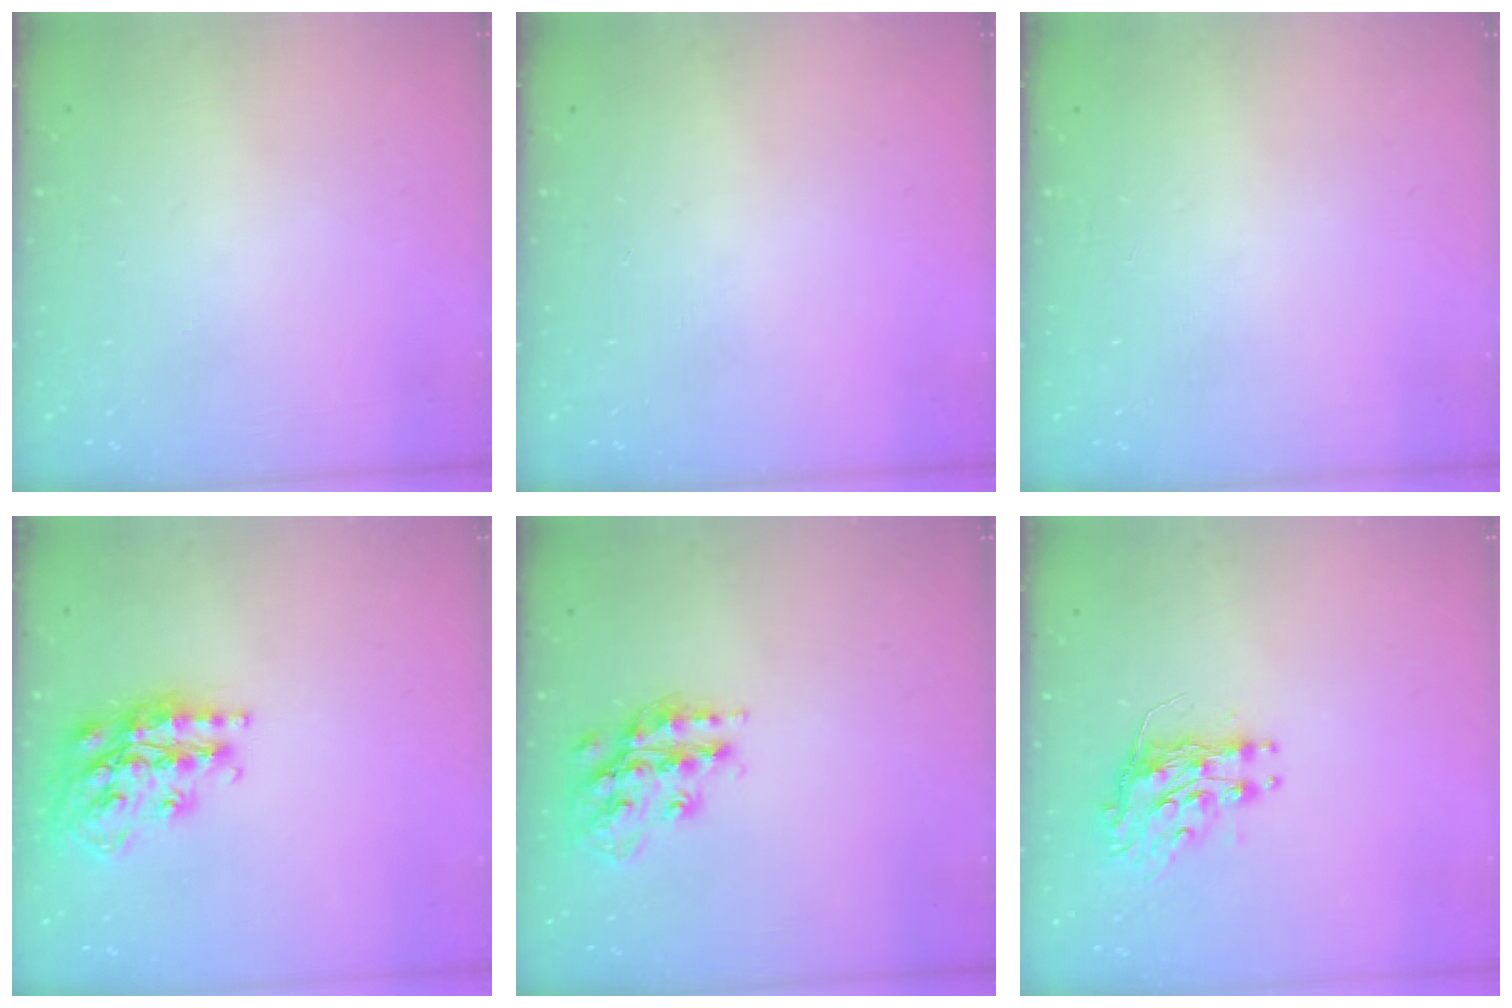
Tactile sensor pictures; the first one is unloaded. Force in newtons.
{"total": 0.0}
{"total": 0.0}
{"total": 19.4, "press": 19.4, "slide": 1.4}
{"total": 16.1, "press": 16.1, "slide": 1.2}
{"total": 9.1, "press": 9.0, "slide": 1.0}